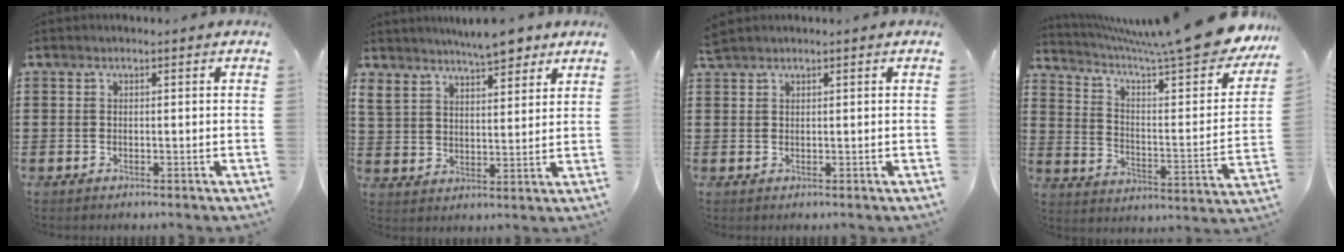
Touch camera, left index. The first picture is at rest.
{"total": 7.0, "force": [6.4, 1.9, 2.1], "torque": [-0.055, -0.018, 0.117]}
{"total": 1.3, "force": [1.1, 0.2, 0.5], "torque": [-0.013, 0.000, 0.022]}
{"total": 10.7, "force": [8.6, 0.4, 6.3], "torque": [-0.120, -0.069, 0.133]}